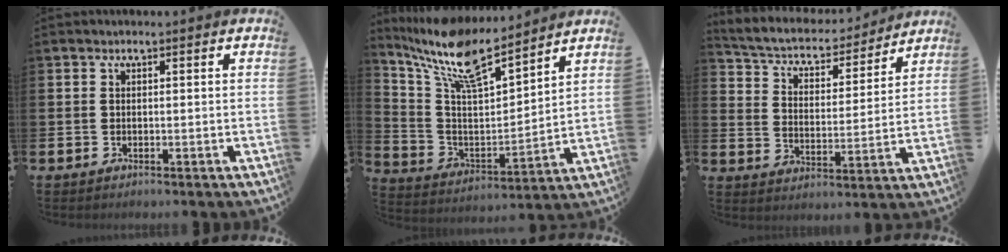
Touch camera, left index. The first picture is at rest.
{"total": 11.3, "force": [9.4, 2.6, 5.7], "torque": [-0.149, -0.051, 0.162]}
{"total": 6.0, "force": [5.5, 1.9, 1.4], "torque": [-0.058, -0.045, 0.090]}